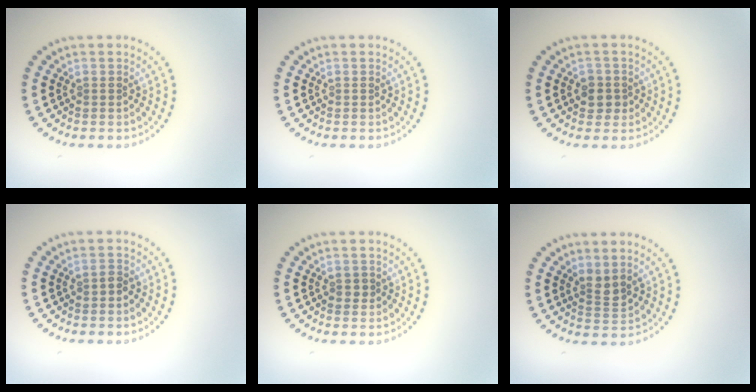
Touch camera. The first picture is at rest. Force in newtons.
{"total": 0.0}
{"total": 1.7, "press": 1.6, "slide": 0.5}
{"total": 0.7, "press": 0.7, "slide": 0.3}
{"total": 1.1, "press": 1.1, "slide": 0.2}
{"total": 1.7, "press": 1.4, "slide": 1.1}